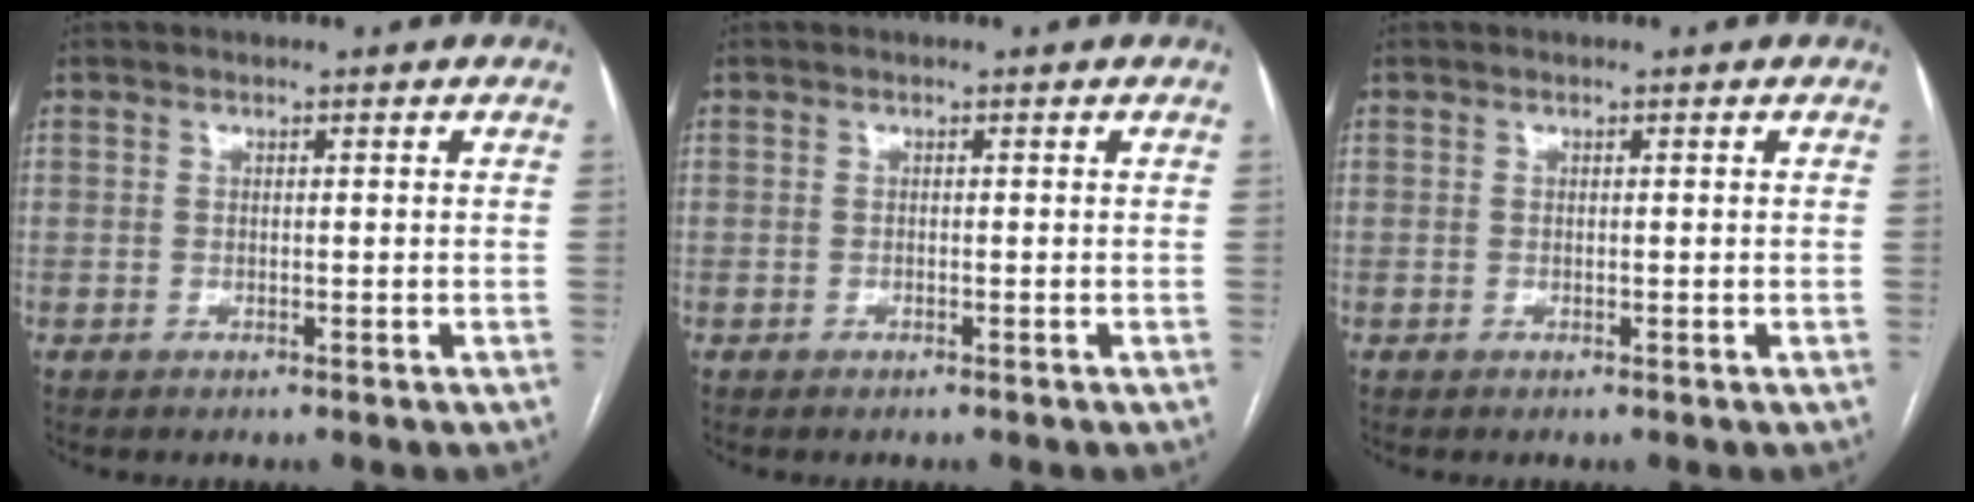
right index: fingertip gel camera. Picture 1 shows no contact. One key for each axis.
{"total": 0.0}
{"total": 0.0}